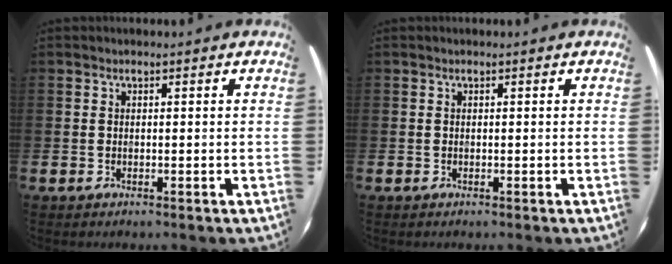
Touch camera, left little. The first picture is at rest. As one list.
[{"total": 0.0}]